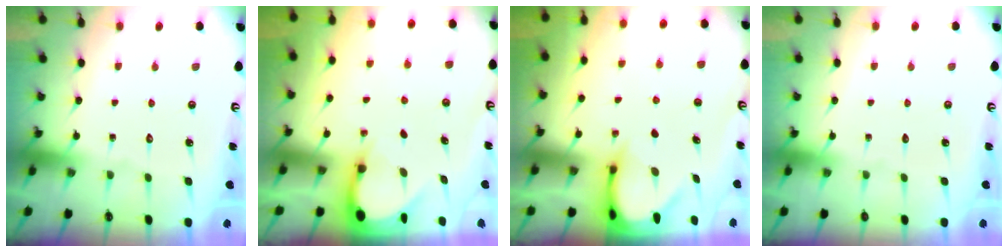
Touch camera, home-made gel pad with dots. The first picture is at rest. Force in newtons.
{"total": 3.5, "press": 3.5, "slide": 0.2}
{"total": 3.3, "press": 3.3, "slide": 0.3}
{"total": 0.0}